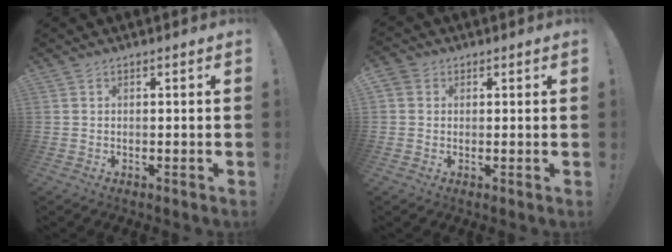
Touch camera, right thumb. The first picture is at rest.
{"total": 2.9, "force": [1.0, 2.5, 1.1], "torque": [-0.019, 0.001, 0.019]}